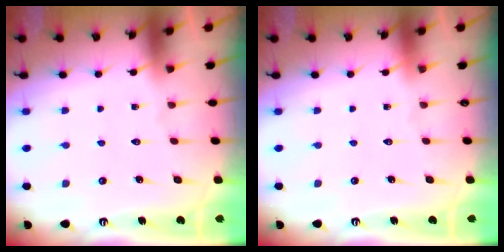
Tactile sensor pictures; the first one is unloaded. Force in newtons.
{"total": 0.0}